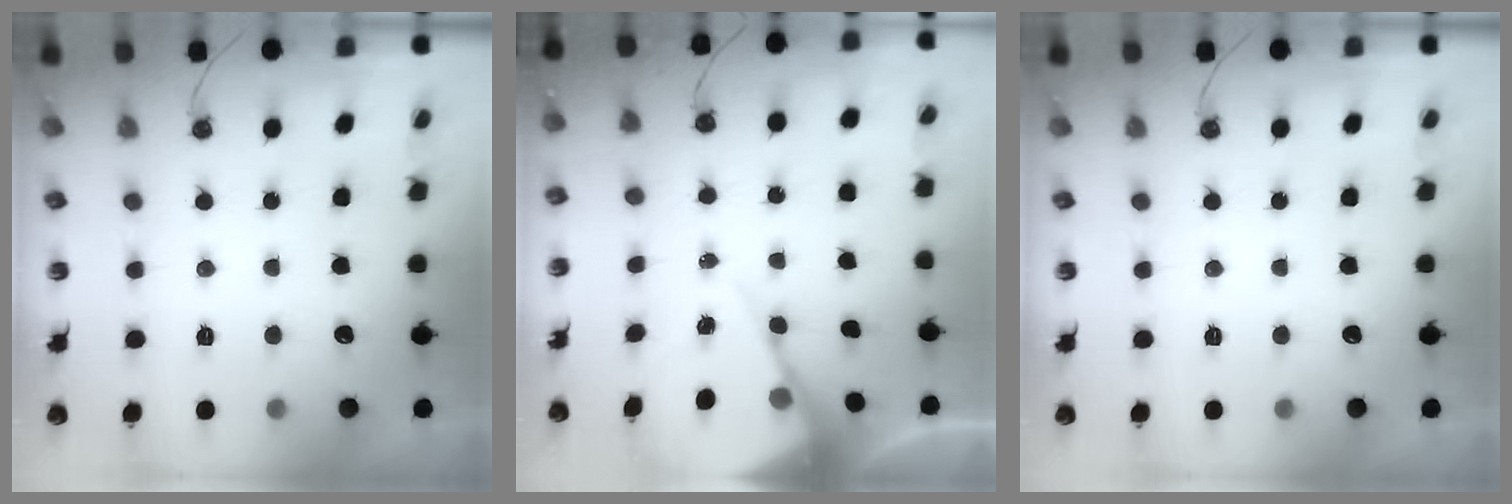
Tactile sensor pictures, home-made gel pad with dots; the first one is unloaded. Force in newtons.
{"total": 7.8, "press": 7.8, "slide": 0.5}
{"total": 0.0}